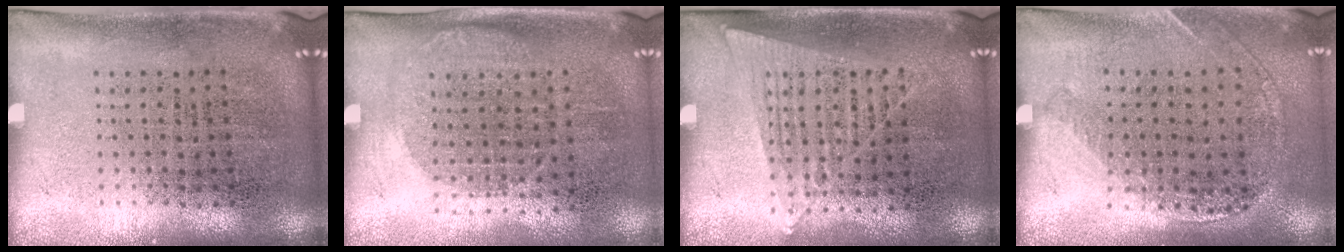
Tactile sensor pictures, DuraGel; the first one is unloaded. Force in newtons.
{"total": 1.1, "press": 1.0, "slide": 0.5}
{"total": 1.2, "press": 1.1, "slide": 0.5}
{"total": 1.2, "press": 1.1, "slide": 0.3}